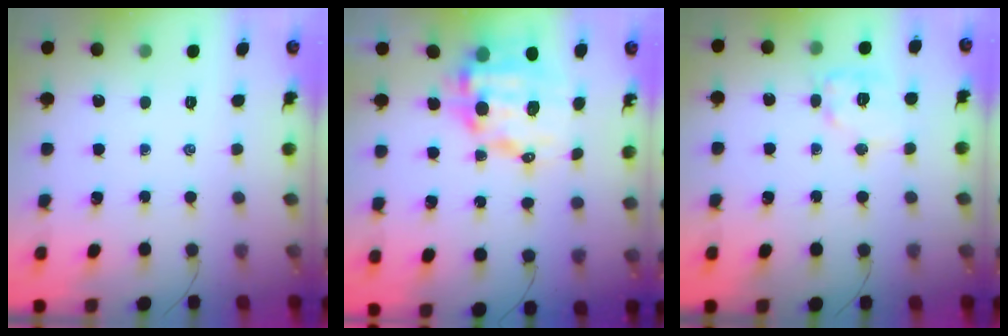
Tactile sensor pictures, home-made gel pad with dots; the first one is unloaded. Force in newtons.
{"total": 12.3, "press": 11.9, "slide": 3.0}
{"total": 9.7, "press": 9.7, "slide": 0.7}